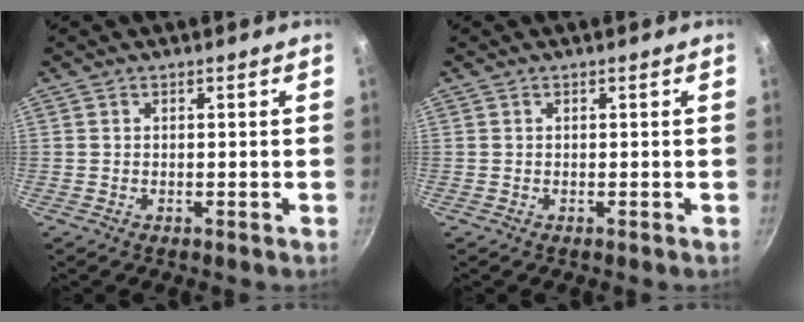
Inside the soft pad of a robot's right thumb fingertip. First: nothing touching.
{"total": 0.0}